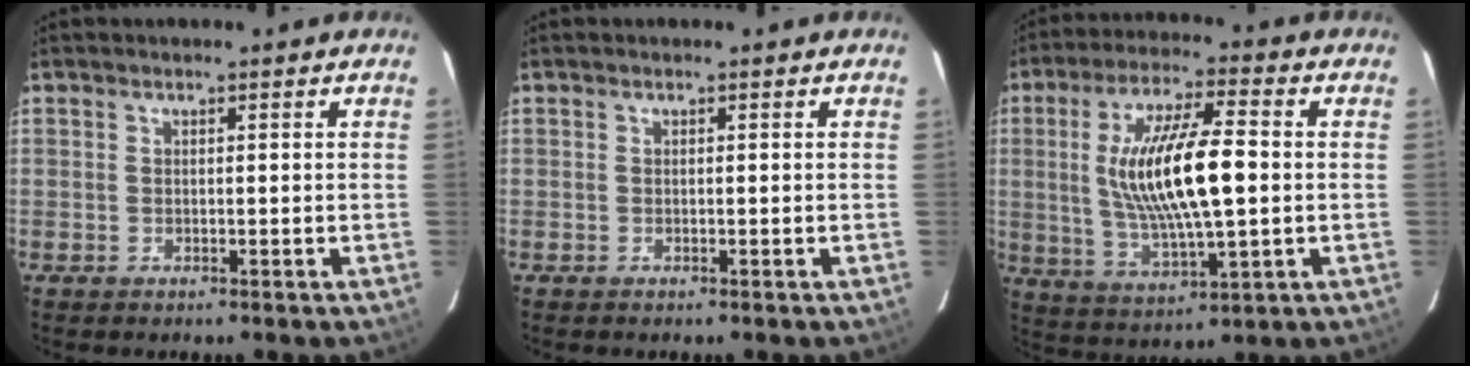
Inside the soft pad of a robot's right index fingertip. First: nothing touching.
{"total": 0.0}
{"total": 16.6, "force": [0.7, 4.3, 16.0], "torque": [-0.300, 0.000, 0.023]}